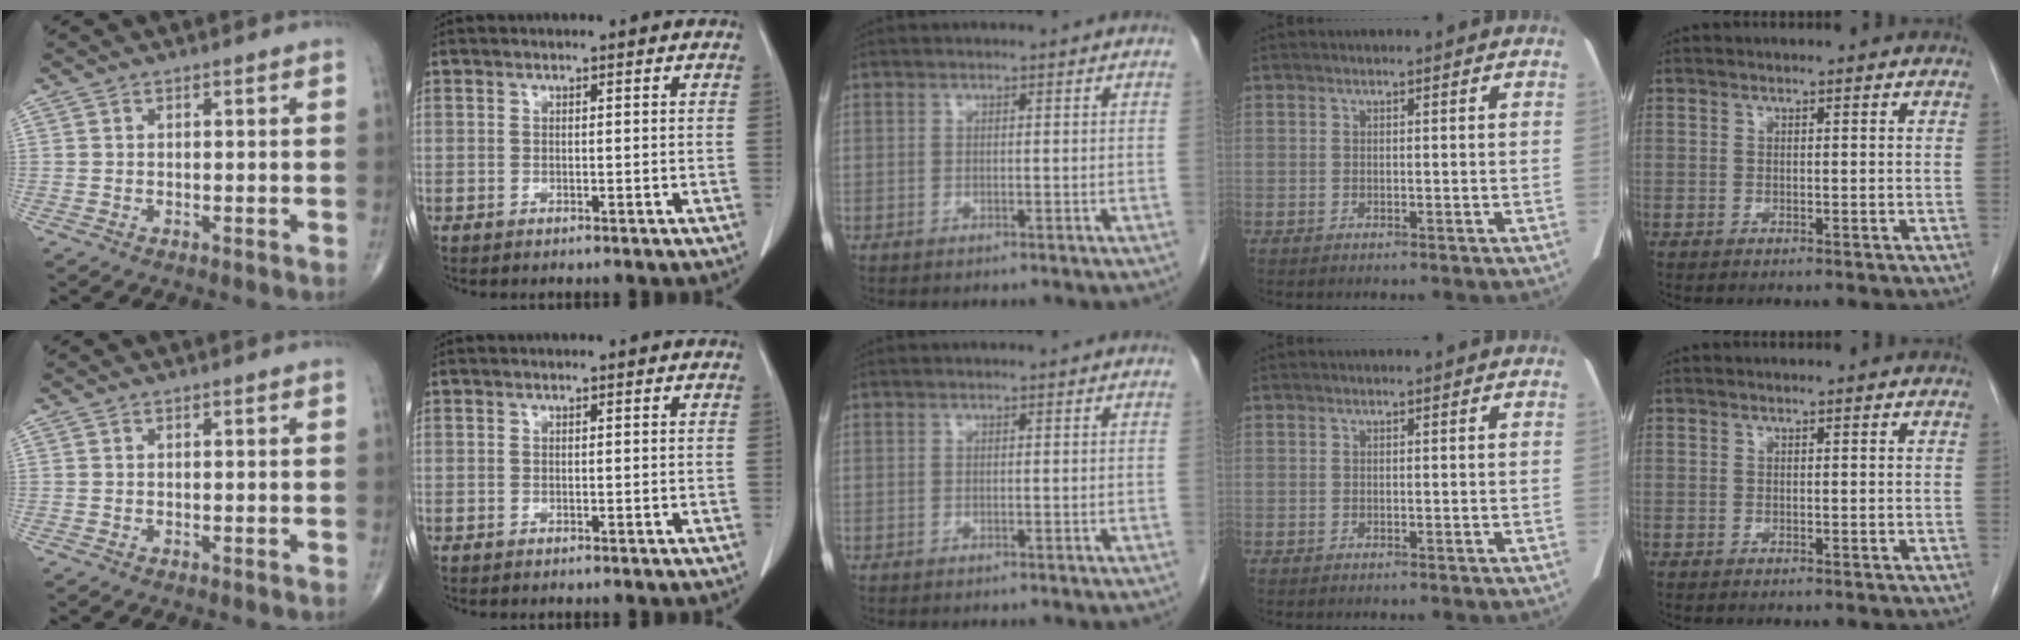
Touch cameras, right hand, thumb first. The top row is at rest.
{}